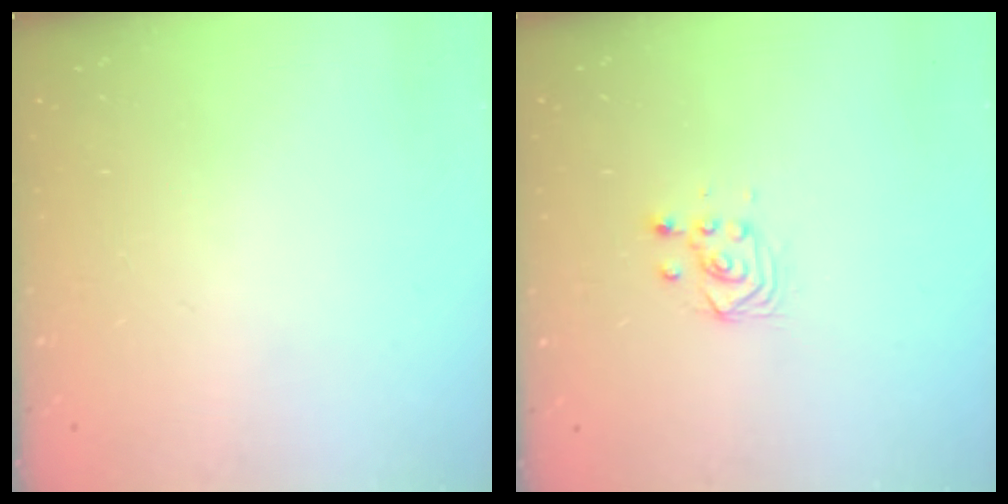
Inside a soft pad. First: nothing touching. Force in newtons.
{"total": 3.2, "press": 2.9, "slide": 1.4}